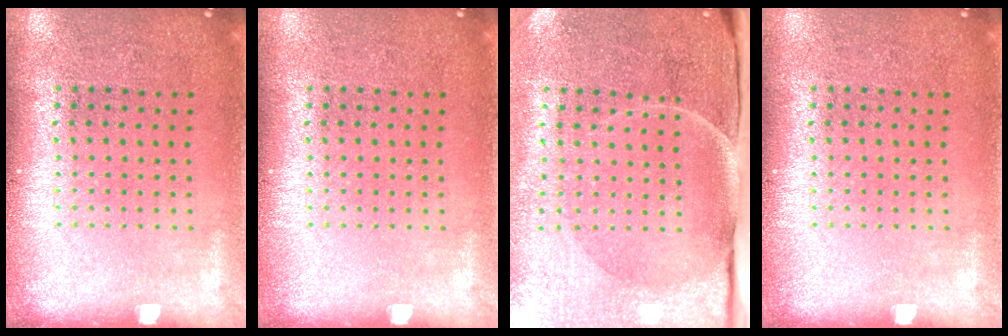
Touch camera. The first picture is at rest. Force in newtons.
{"total": 0.0}
{"total": 5.1, "press": 4.0, "slide": 3.1}
{"total": 0.0}